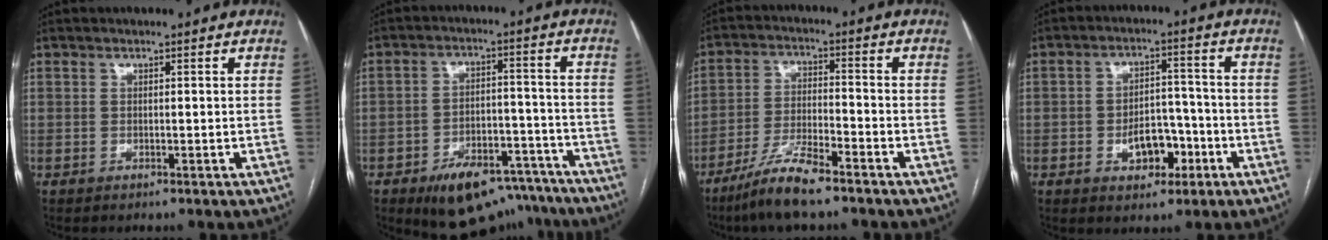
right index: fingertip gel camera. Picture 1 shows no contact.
{"total": 14.4, "force": [-10.5, 7.3, 6.6], "torque": [-0.072, 0.037, -0.153]}
{"total": 8.8, "force": [-6.6, 1.0, 5.7], "torque": [-0.115, -0.019, -0.127]}
{"total": 6.7, "force": [-2.7, 4.1, 4.6], "torque": [-0.066, 0.018, -0.036]}